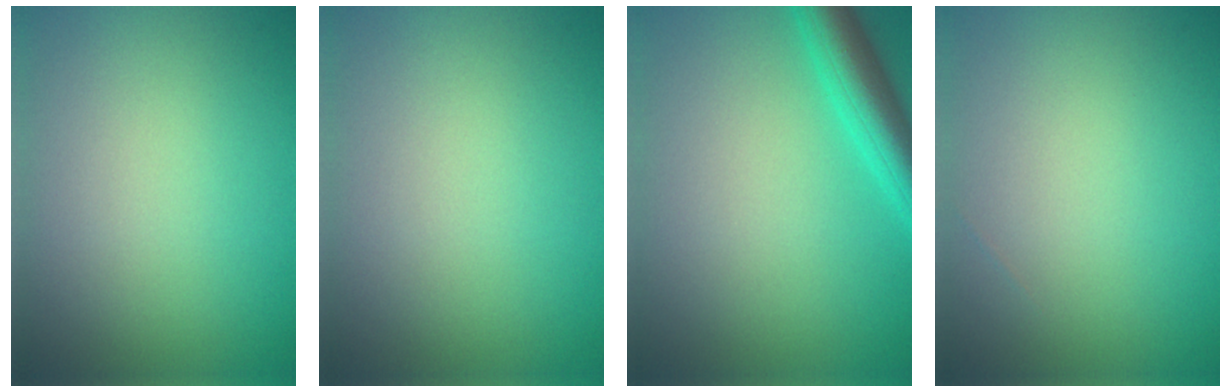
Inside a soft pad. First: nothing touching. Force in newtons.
{"total": 0.0}
{"total": 4.5, "press": 4.5, "slide": 0.3}
{"total": 0.0}